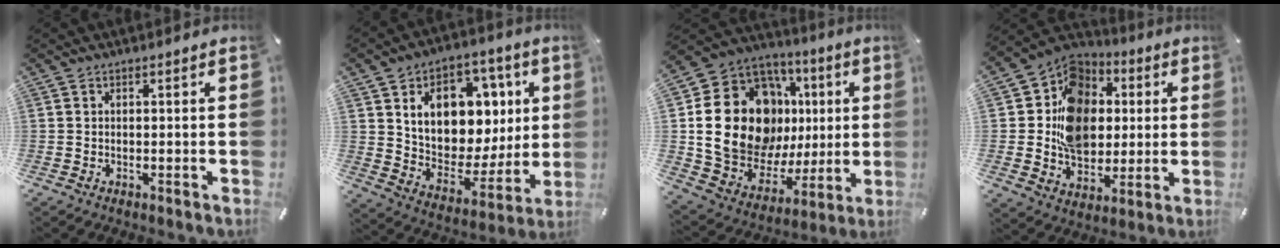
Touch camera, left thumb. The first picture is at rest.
{"total": 15.9, "force": [5.8, 11.8, 8.9], "torque": [-0.130, -0.035, 0.111]}
{"total": 23.9, "force": [4.7, 17.7, 15.5], "torque": [-0.300, -0.033, 0.105]}
{"total": 14.7, "force": [0.8, 12.6, 7.4], "torque": [-0.129, -0.001, 0.018]}